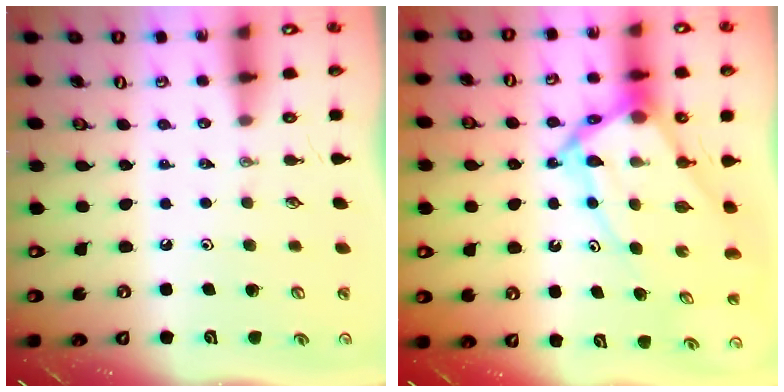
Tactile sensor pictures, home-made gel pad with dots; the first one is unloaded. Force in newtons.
{"total": 13.5, "press": 13.5, "slide": 1.1}